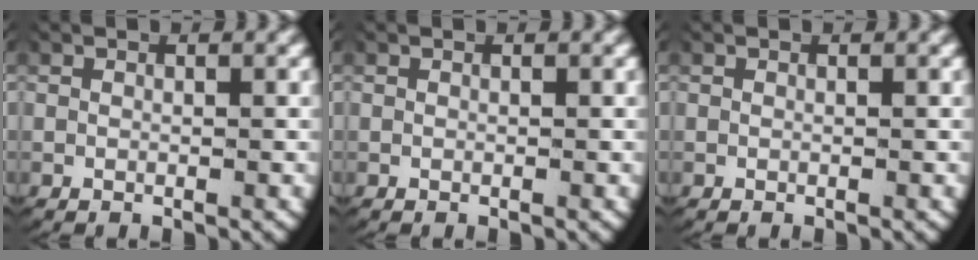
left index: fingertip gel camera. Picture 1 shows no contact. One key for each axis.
{"total": 0.0}
{"total": 0.0}